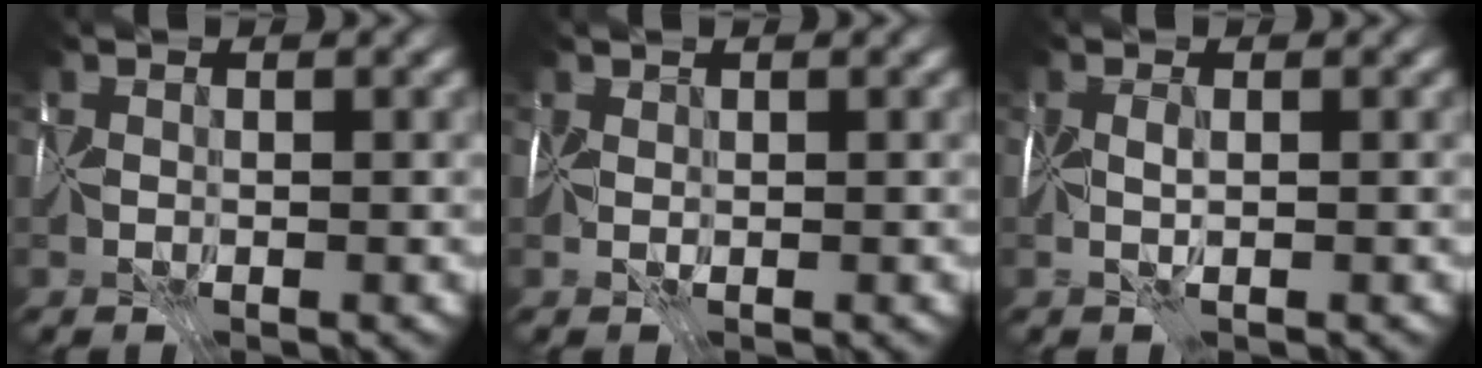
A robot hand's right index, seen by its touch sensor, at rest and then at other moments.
{"total": 0.7, "force": [0.4, 0.3, 0.4], "torque": [-0.012, 0.008, 0.005]}
{"total": 1.2, "force": [0.2, 0.1, 1.2], "torque": [-0.022, 0.003, -0.001]}